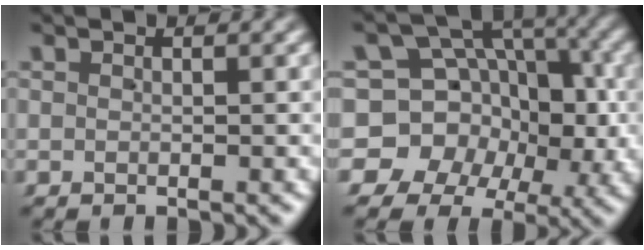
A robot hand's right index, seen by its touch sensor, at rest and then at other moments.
{"total": 16.6, "force": [-1.6, 15.0, 7.0], "torque": [-0.177, -0.056, -0.028]}